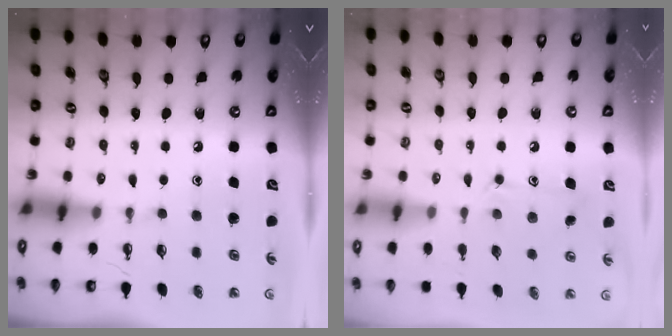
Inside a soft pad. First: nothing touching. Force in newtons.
{"total": 11.0, "press": 11.0, "slide": 0.2}